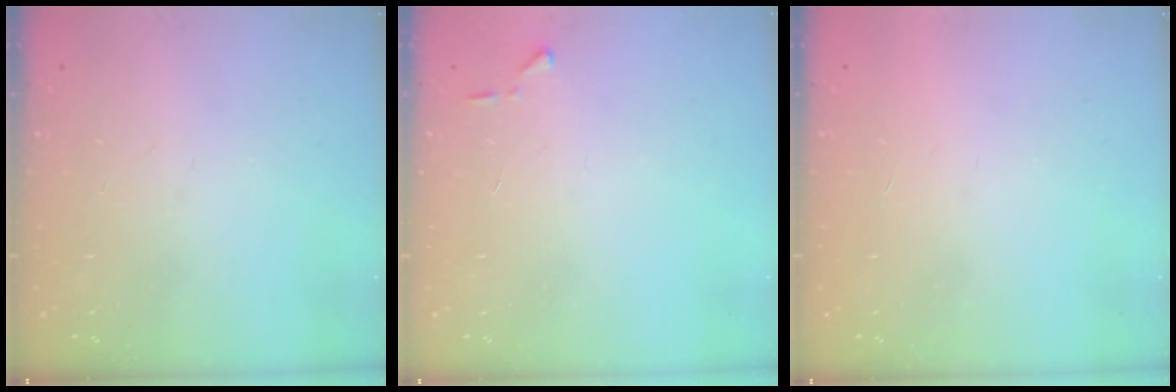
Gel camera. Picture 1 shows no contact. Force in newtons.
{"total": 3.6, "press": 3.6, "slide": 0.5}
{"total": 1.7, "press": 1.7, "slide": 0.1}